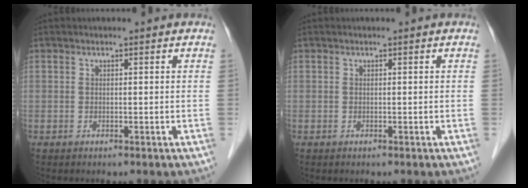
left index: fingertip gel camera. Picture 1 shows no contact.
{"total": 0.0}